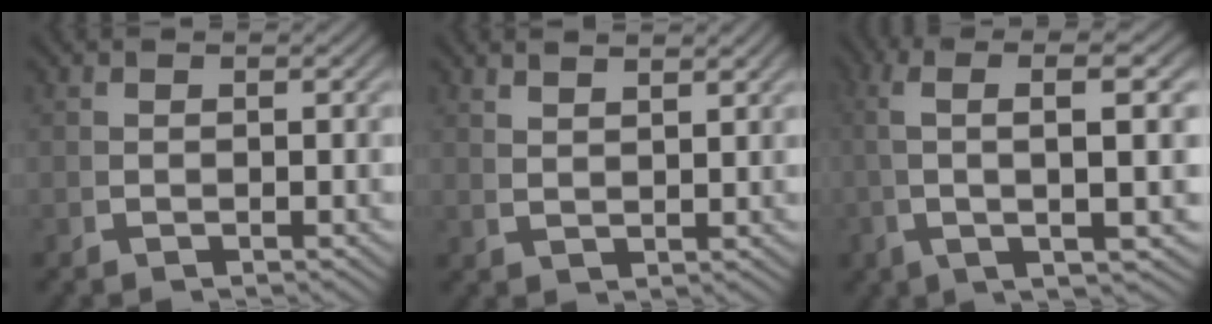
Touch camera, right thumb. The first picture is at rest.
{"total": 2.5, "force": [2.4, -0.3, 0.6], "torque": [-0.002, 0.009, 0.052]}
{"total": 9.4, "force": [3.5, 2.2, 8.5], "torque": [-0.132, 0.031, 0.046]}